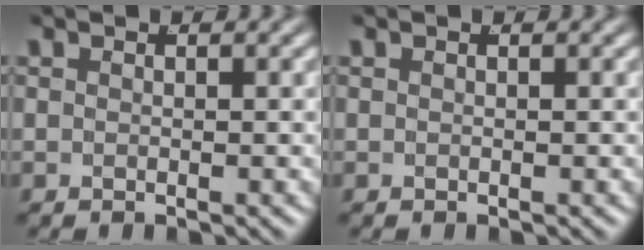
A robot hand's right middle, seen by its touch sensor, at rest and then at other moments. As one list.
[{"total": 0.0}]